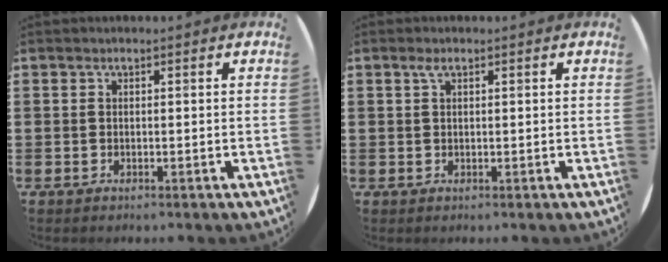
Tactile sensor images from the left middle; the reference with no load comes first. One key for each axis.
{"total": 1.0, "fx": 0.6, "fy": 0.4, "fz": 0.8, "tx": -0.016, "ty": 0.003, "tz": 0.009}